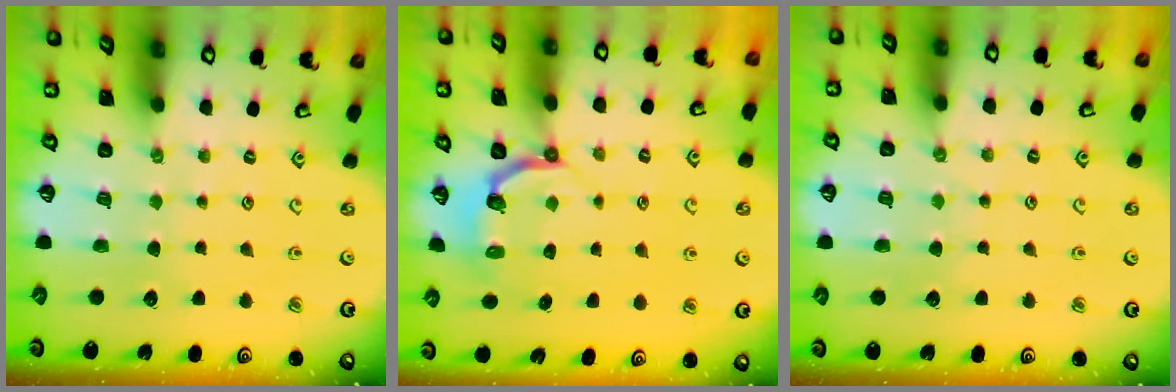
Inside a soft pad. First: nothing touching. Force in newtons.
{"total": 4.1, "press": 2.4, "slide": 3.3}
{"total": 2.8, "press": 2.8, "slide": 0.5}